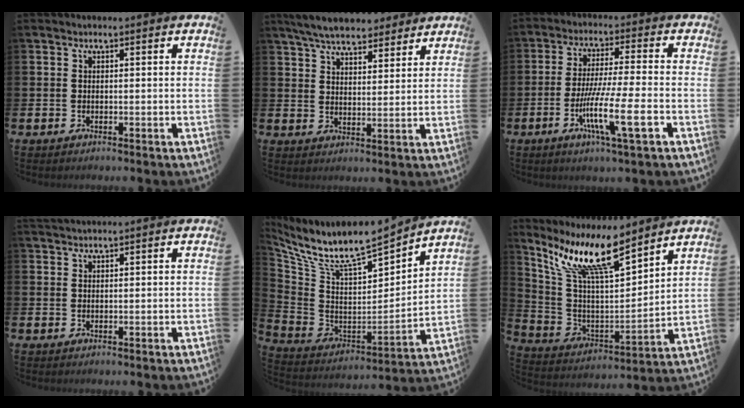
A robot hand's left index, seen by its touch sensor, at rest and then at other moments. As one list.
[{"total": 7.0, "force": [6.6, 1.5, 1.9], "torque": [-0.050, -0.026, 0.120]}, {"total": 9.7, "force": [-3.6, 0.8, 9.0], "torque": [-0.167, -0.008, -0.066]}, {"total": 1.2, "force": [1.2, -0.2, 0.2], "torque": [0.001, -0.003, 0.021]}, {"total": 9.3, "force": [8.2, 1.3, 4.0], "torque": [-0.111, -0.070, 0.137]}, {"total": 12.9, "force": [9.8, 2.3, 8.0], "torque": [-0.182, -0.048, 0.169]}]